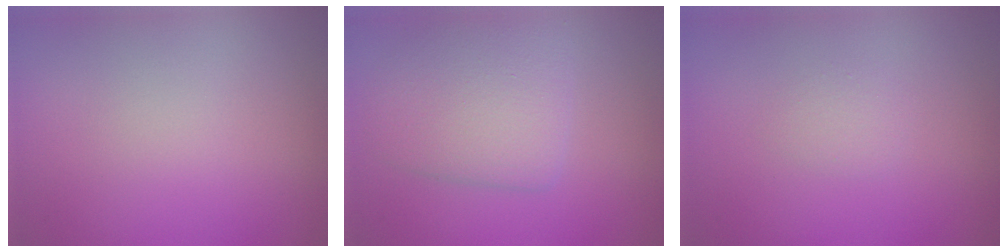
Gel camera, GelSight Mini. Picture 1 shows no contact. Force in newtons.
{"total": 4.3, "press": 4.3, "slide": 0.4}
{"total": 0.8, "press": 0.8, "slide": 0.1}